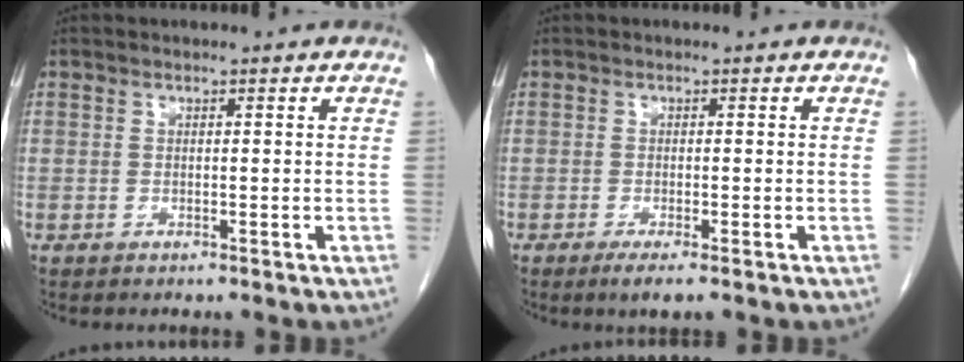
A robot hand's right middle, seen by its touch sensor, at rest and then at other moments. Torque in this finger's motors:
{"motor_torque": [0.32, -0.49, 0.01, 0.03]}